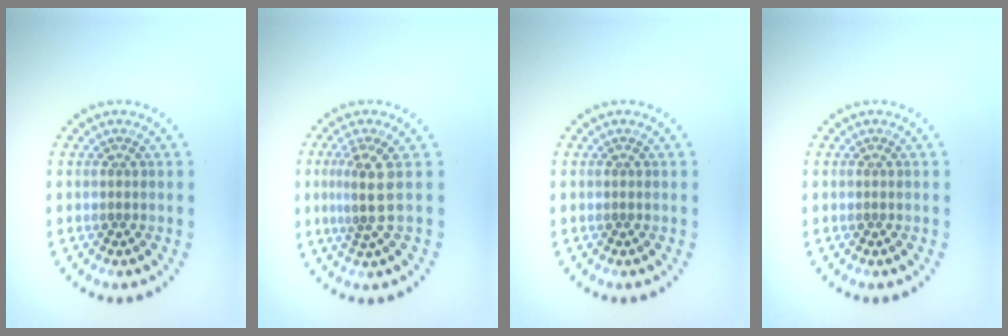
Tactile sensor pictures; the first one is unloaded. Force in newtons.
{"total": 2.4, "press": 1.8, "slide": 1.6}
{"total": 0.0}
{"total": 0.0}